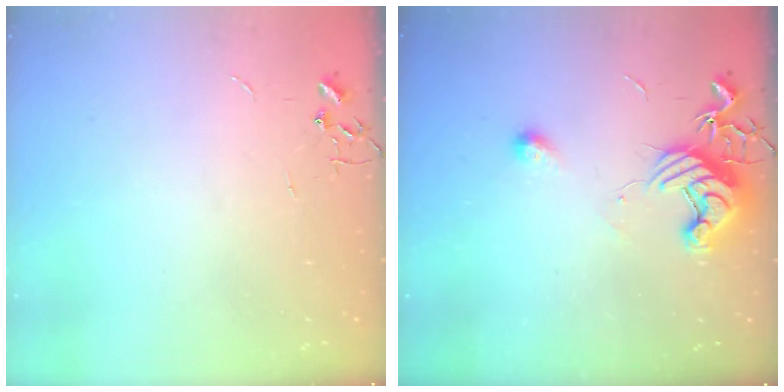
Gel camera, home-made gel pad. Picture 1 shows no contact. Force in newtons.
{"total": 11.7, "press": 11.7, "slide": 0.4}